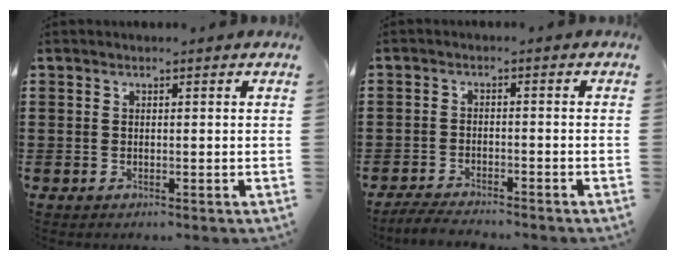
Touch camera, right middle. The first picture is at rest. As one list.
[{"total": 3.3, "force": [-3.2, 0.5, 0.2], "torque": [-0.007, 0.004, -0.069]}]